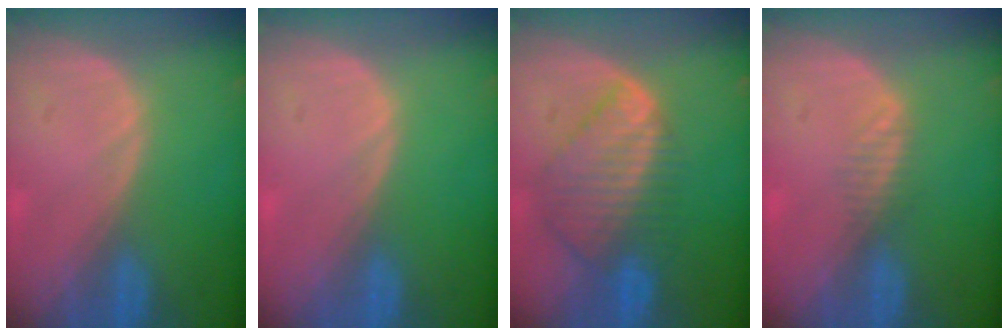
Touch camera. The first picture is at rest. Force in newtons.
{"total": 0.0}
{"total": 8.9, "press": 7.7, "slide": 4.4}
{"total": 1.7, "press": 1.4, "slide": 1.0}